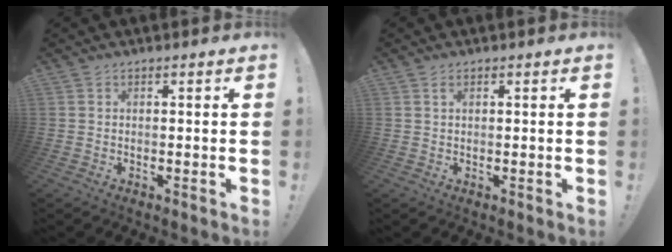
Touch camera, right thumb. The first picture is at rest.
{"total": 1.1, "force": [0.6, 0.5, 0.8], "torque": [-0.014, 0.000, 0.010]}